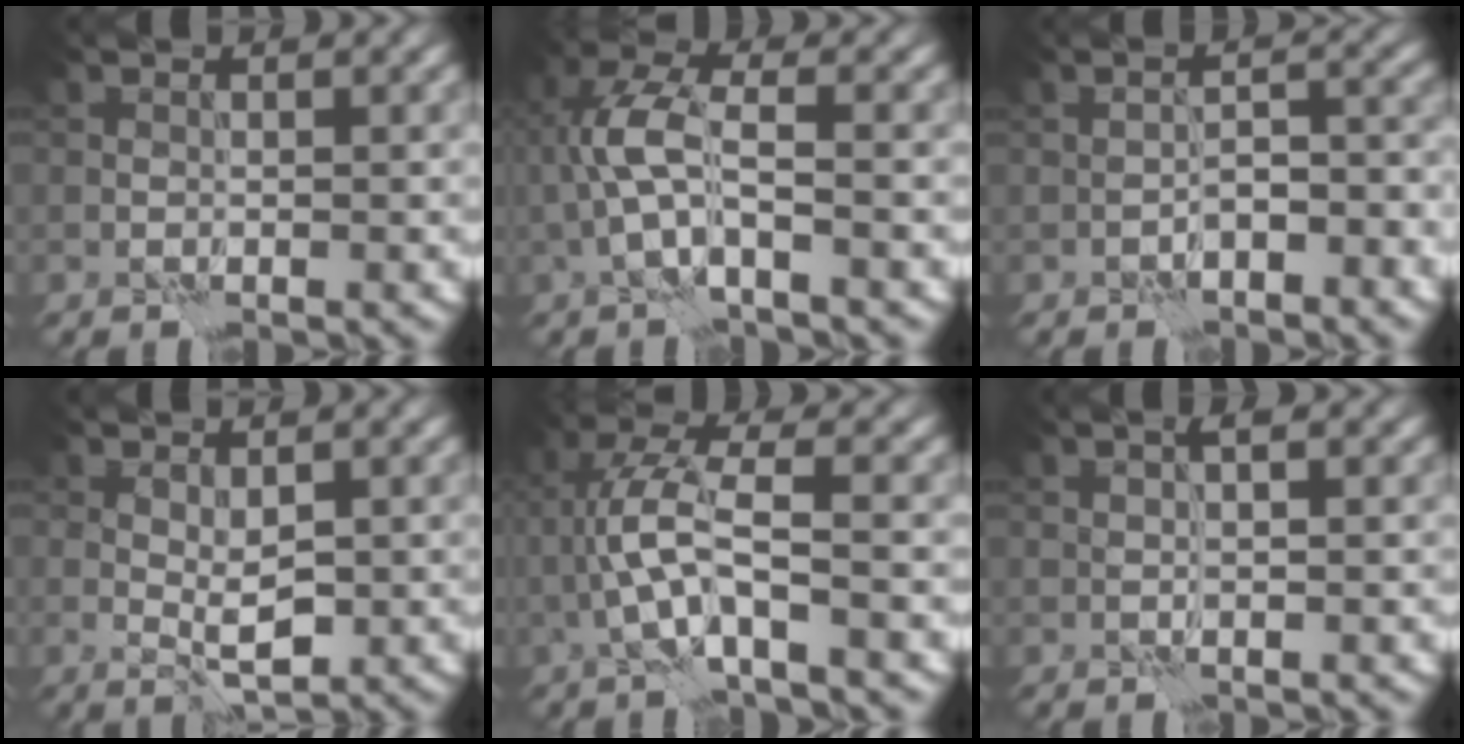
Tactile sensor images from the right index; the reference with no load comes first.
{"total": 4.8, "force": [-1.0, 1.5, 4.4], "torque": [-0.101, 0.014, -0.027]}
{"total": 2.9, "force": [-1.4, 1.2, 2.3], "torque": [-0.036, 0.009, -0.023]}
{"total": 2.2, "force": [0.4, 0.9, 2.0], "torque": [-0.039, -0.004, 0.013]}
{"total": 5.3, "force": [-1.5, 1.2, 5.0], "torque": [-0.106, 0.014, -0.035]}
{"total": 1.6, "force": [0.7, 0.4, 1.4], "torque": [-0.016, -0.006, 0.011]}